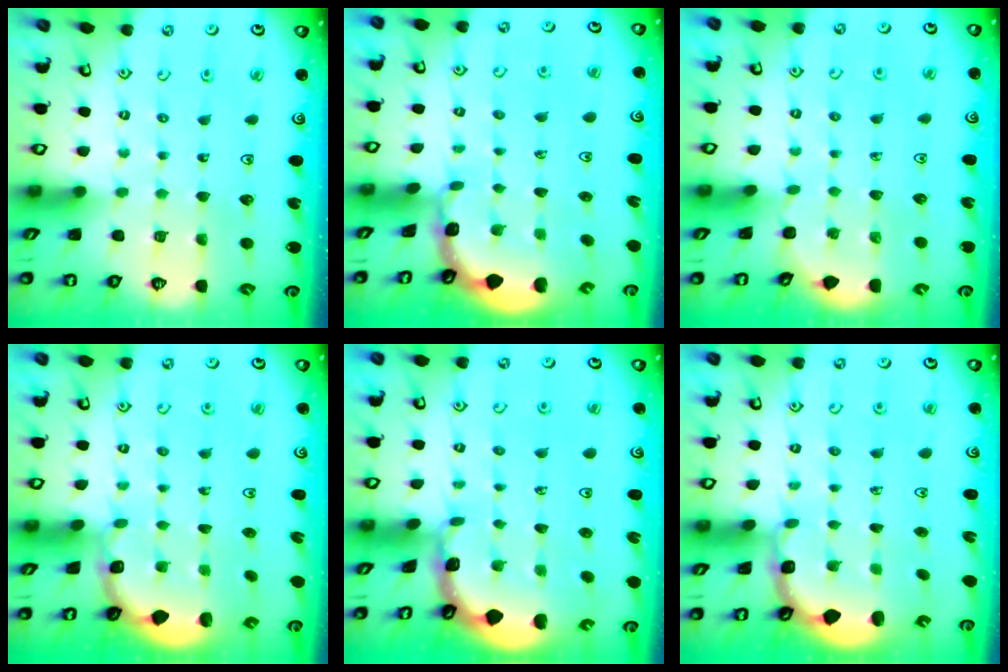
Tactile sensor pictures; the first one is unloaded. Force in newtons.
{"total": 1.5, "press": 1.5, "slide": 0.1}
{"total": 2.4, "press": 2.4, "slide": 0.1}
{"total": 1.8, "press": 1.6, "slide": 0.7}
{"total": 0.9, "press": 0.9, "slide": 0.2}
{"total": 2.8, "press": 2.2, "slide": 1.7}